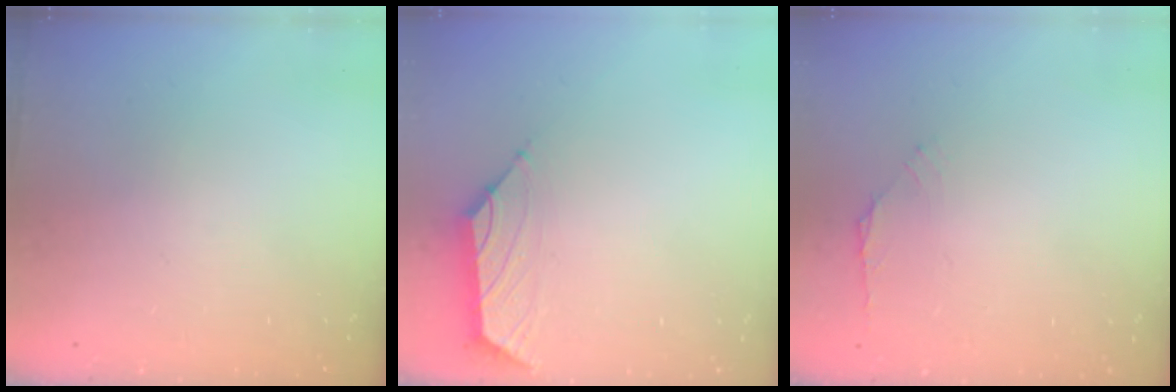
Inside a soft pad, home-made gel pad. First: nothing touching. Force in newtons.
{"total": 1.5, "press": 1.4, "slide": 0.6}
{"total": 1.6, "press": 1.5, "slide": 0.6}